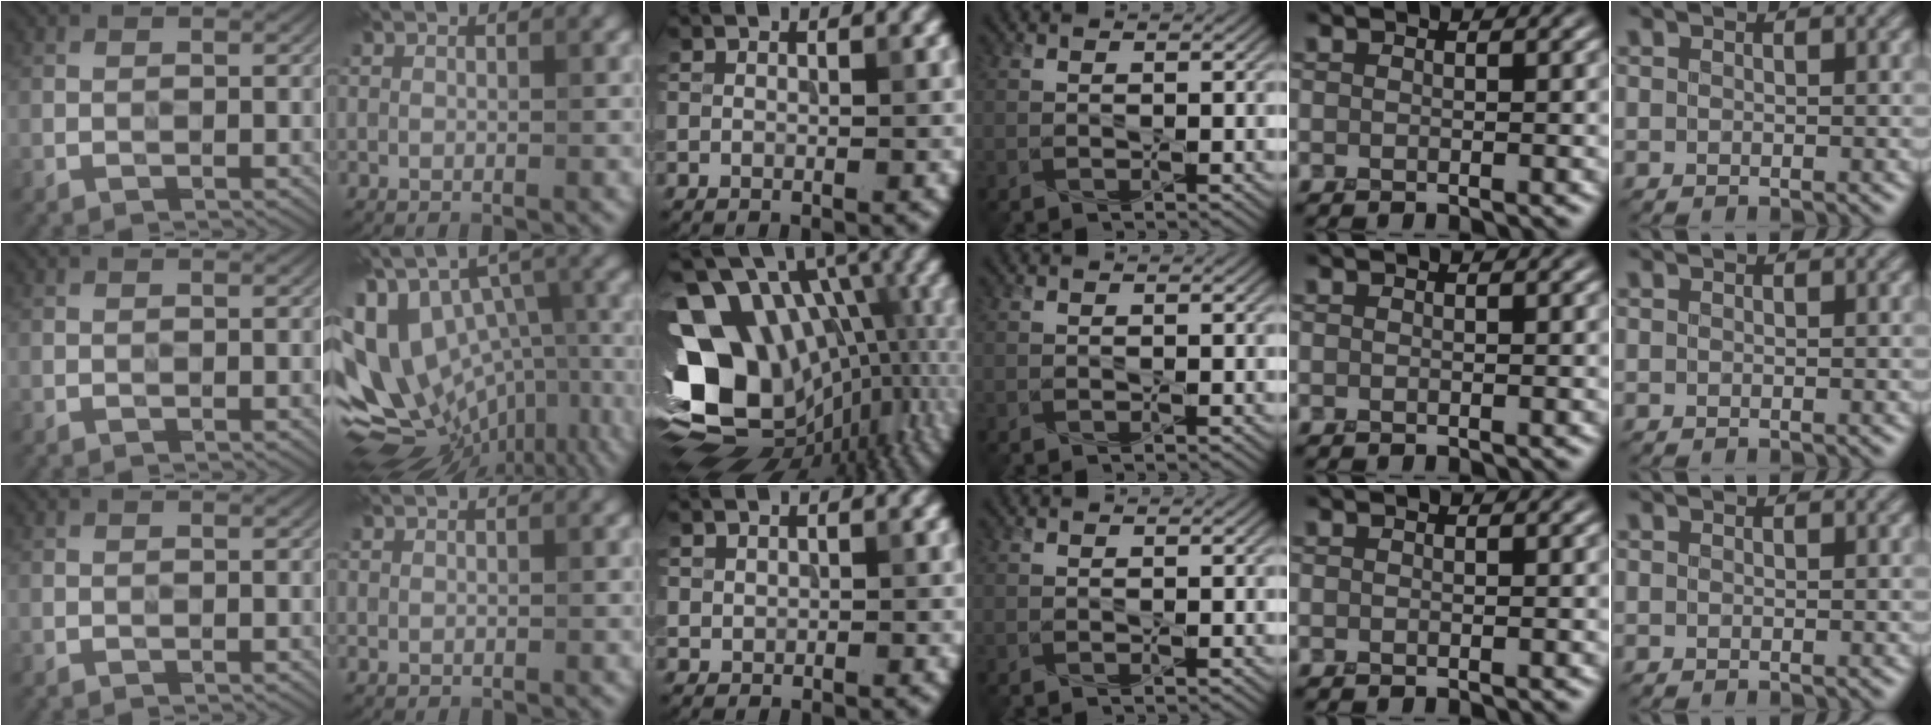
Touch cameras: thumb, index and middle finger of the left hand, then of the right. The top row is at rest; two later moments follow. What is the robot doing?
{"motion": "press", "object": "button"}